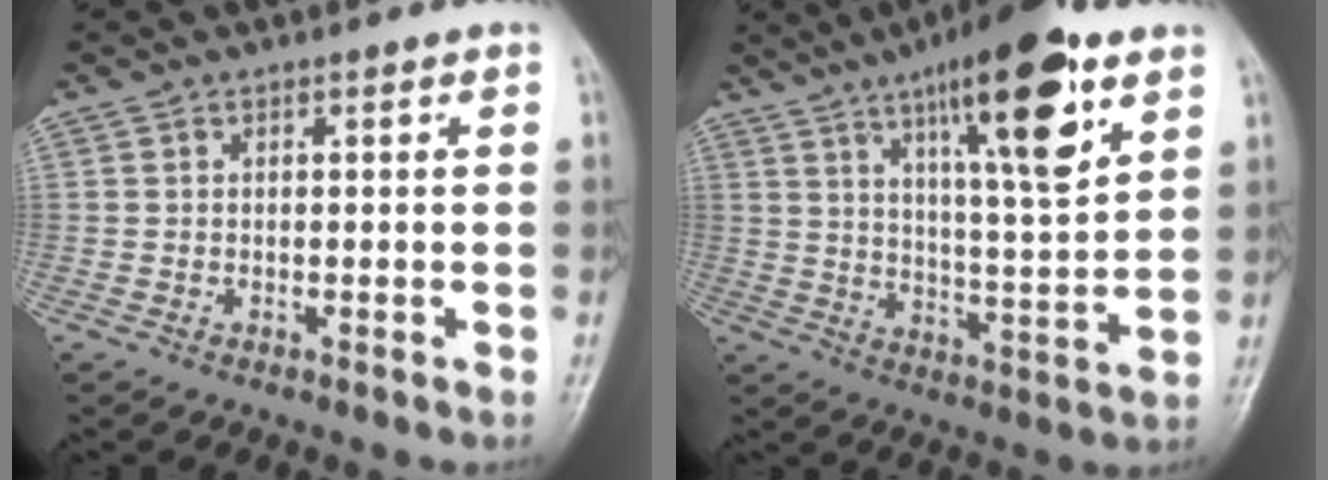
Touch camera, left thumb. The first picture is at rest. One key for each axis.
{"total": 18.7, "fx": 9.9, "fy": 4.3, "fz": 15.3, "tx": -0.219, "ty": -0.040, "tz": 0.156}